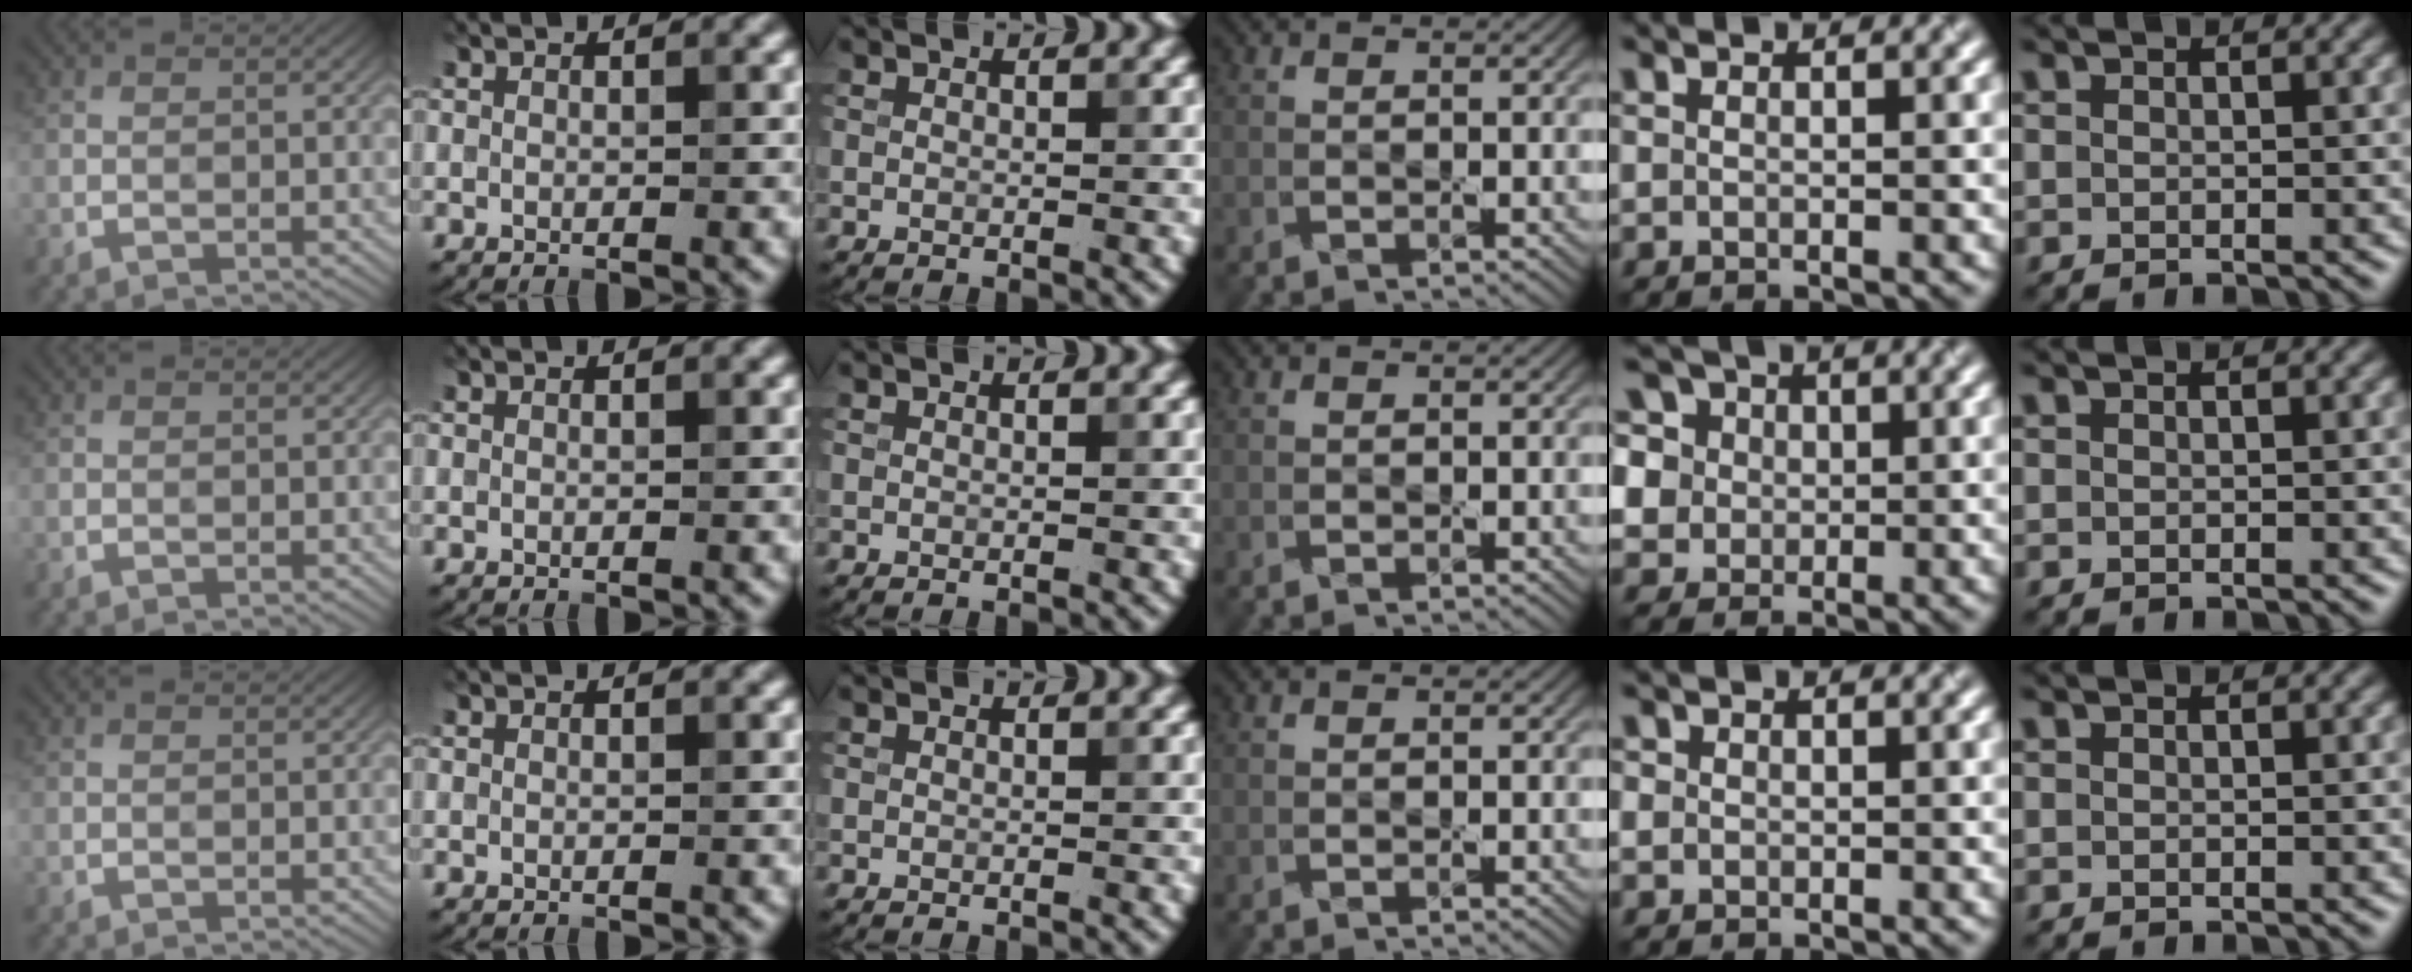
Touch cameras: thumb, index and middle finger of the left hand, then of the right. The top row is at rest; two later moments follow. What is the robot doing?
{"motion": "press", "object": "calculator"}